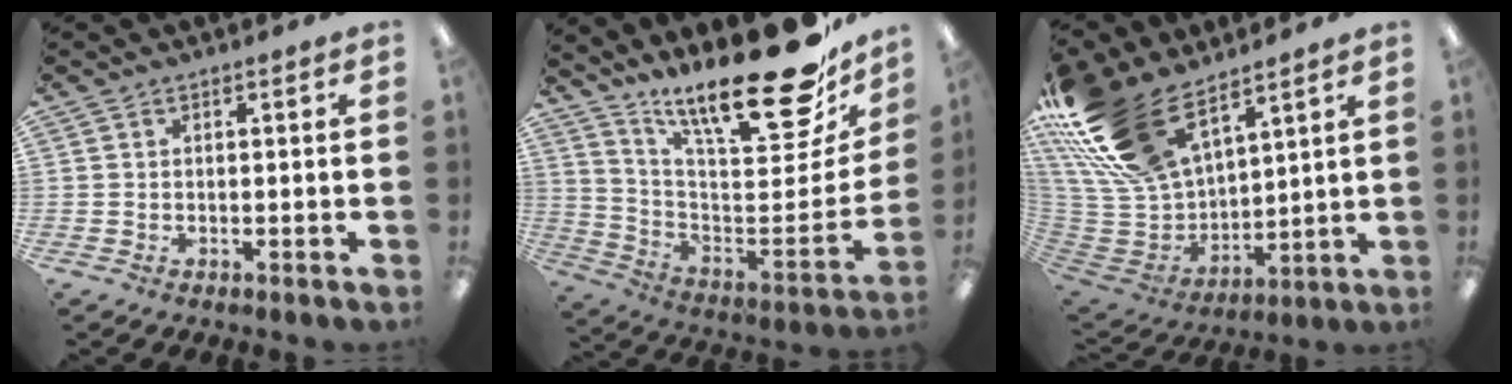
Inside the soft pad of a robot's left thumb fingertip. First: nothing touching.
{"total": 25.8, "force": [19.4, 6.6, 15.7], "torque": [-0.220, -0.148, 0.315]}
{"total": 24.0, "force": [16.2, 12.1, 13.0], "torque": [-0.285, -0.082, 0.300]}